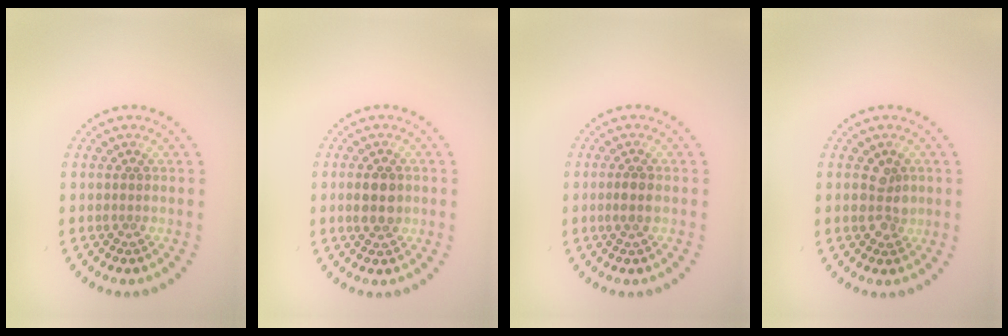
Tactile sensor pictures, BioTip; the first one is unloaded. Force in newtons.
{"total": 2.9, "press": 2.9, "slide": 0.0}
{"total": 1.4, "press": 1.3, "slide": 0.5}
{"total": 2.3, "press": 2.2, "slide": 0.6}